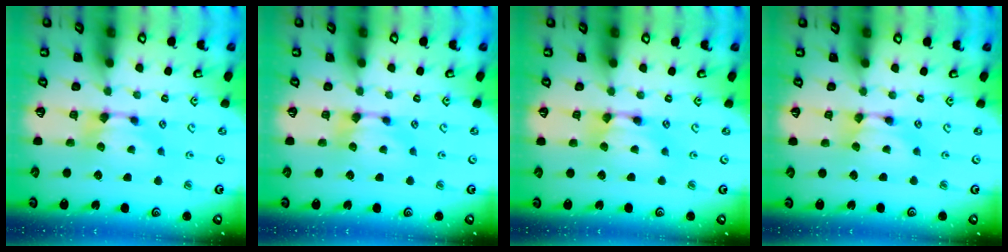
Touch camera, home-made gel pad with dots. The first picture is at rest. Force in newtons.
{"total": 0.0}
{"total": 1.8, "press": 1.8, "slide": 0.1}
{"total": 1.6, "press": 1.6, "slide": 0.1}